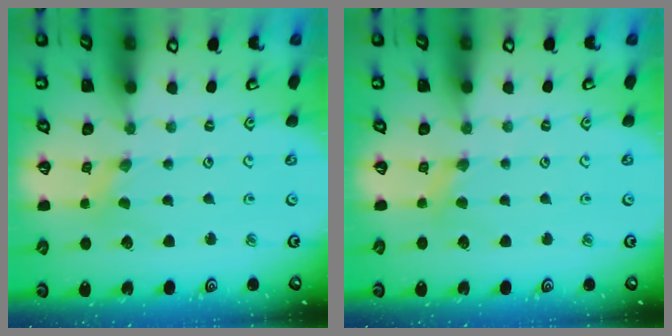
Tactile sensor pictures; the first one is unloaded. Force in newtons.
{"total": 2.9, "press": 2.8, "slide": 0.6}